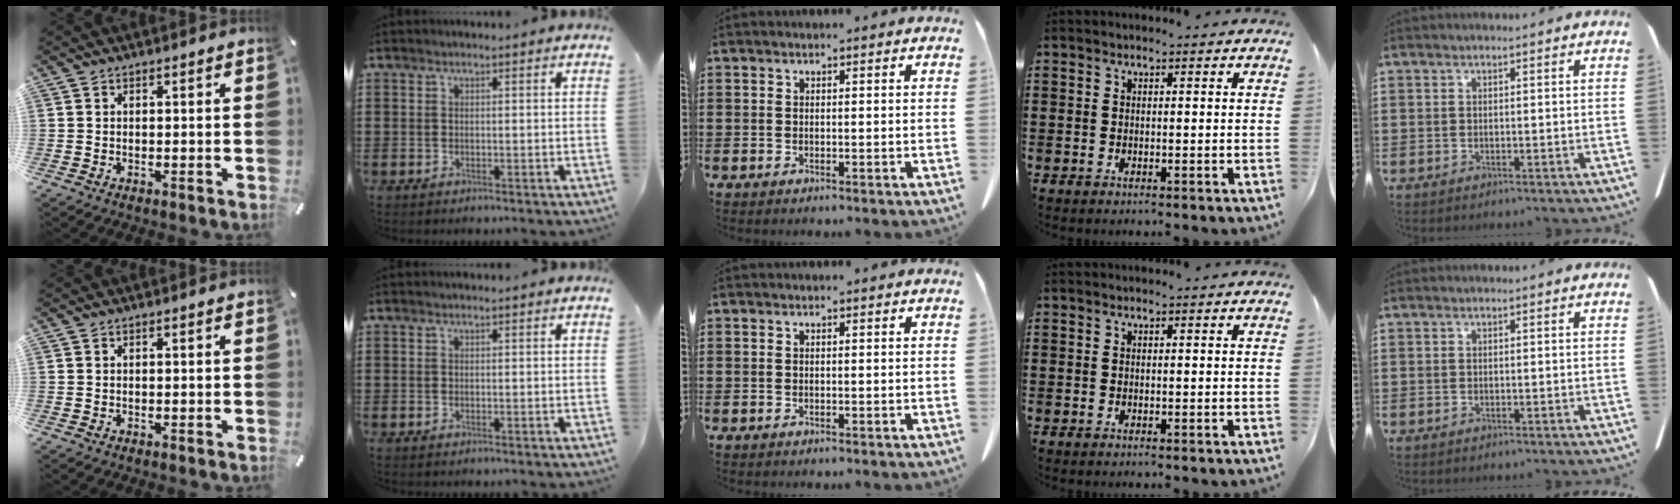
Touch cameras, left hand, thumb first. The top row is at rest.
{}